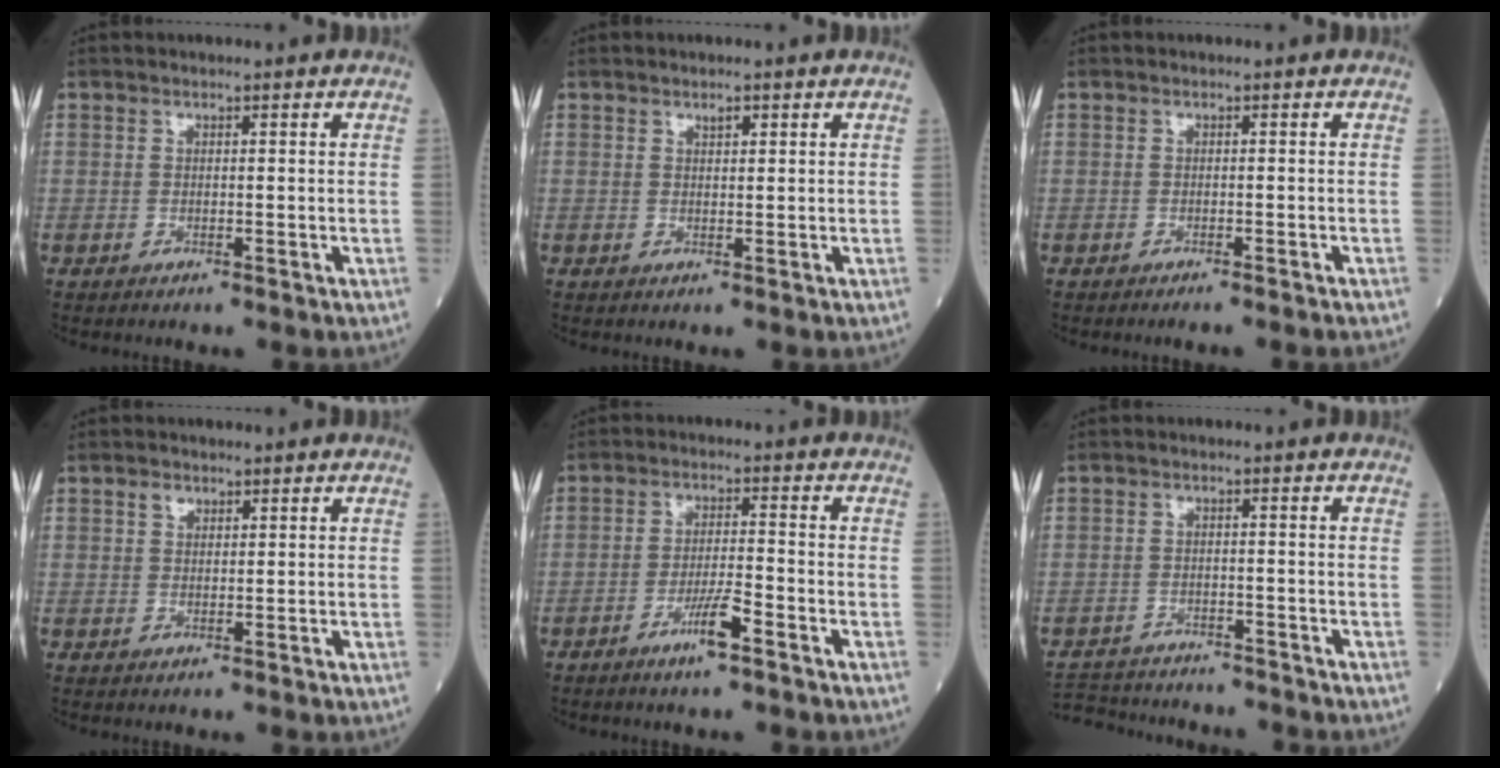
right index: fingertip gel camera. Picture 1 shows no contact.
{"total": 1.0, "force": [0.7, 0.4, 0.7], "torque": [-0.011, -0.002, 0.010]}
{"total": 2.9, "force": [-2.6, -0.3, 1.3], "torque": [-0.016, 0.000, -0.033]}
{"total": 1.4, "force": [0.8, 1.0, 0.6], "torque": [-0.010, 0.001, 0.014]}
{"total": 5.2, "force": [-3.1, 0.1, 4.2], "torque": [-0.079, -0.005, -0.060]}
{"total": 10.3, "force": [-9.8, 1.8, 2.4], "torque": [-0.048, 0.003, -0.145]}